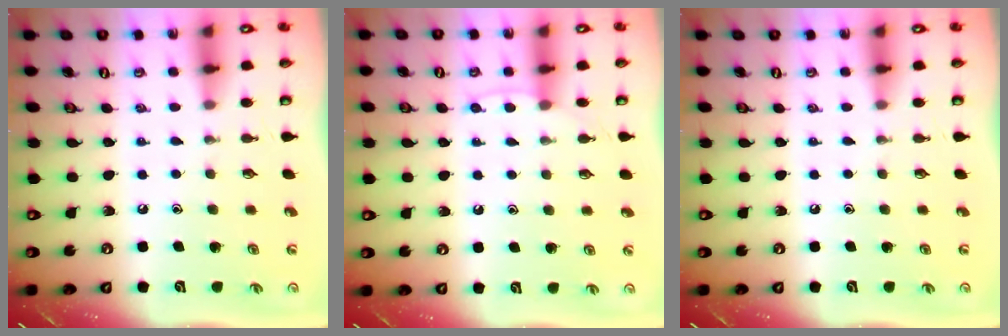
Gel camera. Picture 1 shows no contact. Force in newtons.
{"total": 5.6, "press": 5.5, "slide": 0.6}
{"total": 0.0}